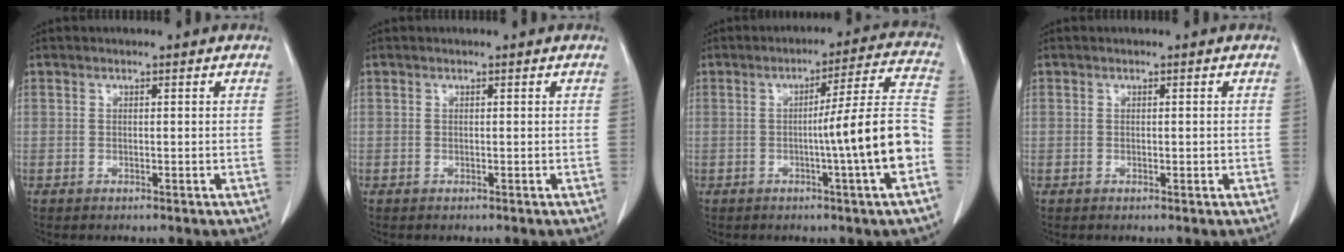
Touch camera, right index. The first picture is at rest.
{"total": 0.0}
{"total": 12.7, "force": [-3.1, -1.6, 12.2], "torque": [-0.171, 0.008, -0.048]}
{"total": 0.7, "force": [0.0, 0.5, 0.4], "torque": [-0.003, 0.001, 0.000]}